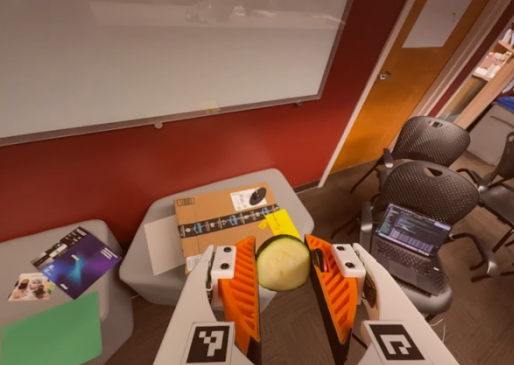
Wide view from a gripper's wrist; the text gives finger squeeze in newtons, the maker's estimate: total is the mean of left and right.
{"total": 8.9, "left": 9.0, "right": 8.7}